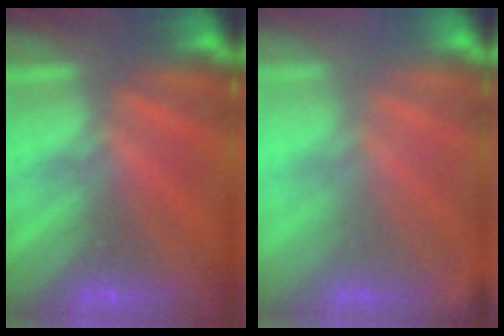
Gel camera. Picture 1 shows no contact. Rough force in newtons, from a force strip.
{"total": 1.8}